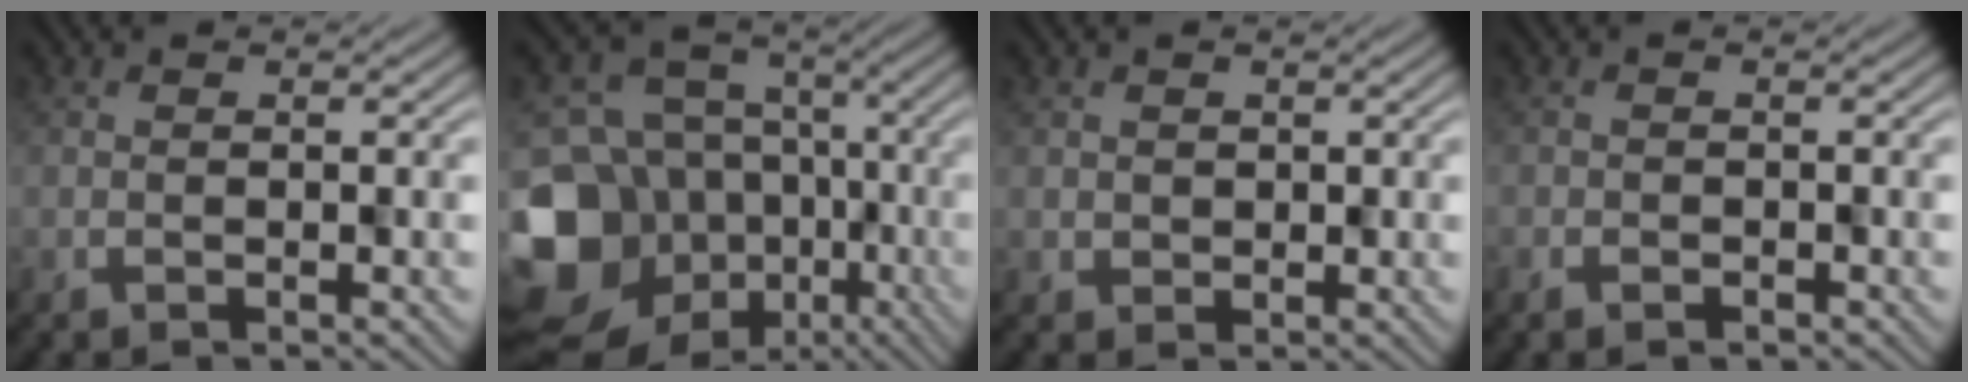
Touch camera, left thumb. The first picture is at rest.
{"total": 16.8, "force": [-6.3, 13.9, 7.1], "torque": [-0.218, -0.030, -0.087]}
{"total": 1.4, "force": [0.7, 1.1, -0.5], "torque": [0.012, -0.006, 0.015]}
{"total": 1.1, "force": [-0.8, 0.5, 0.4], "torque": [-0.007, -0.001, -0.012]}